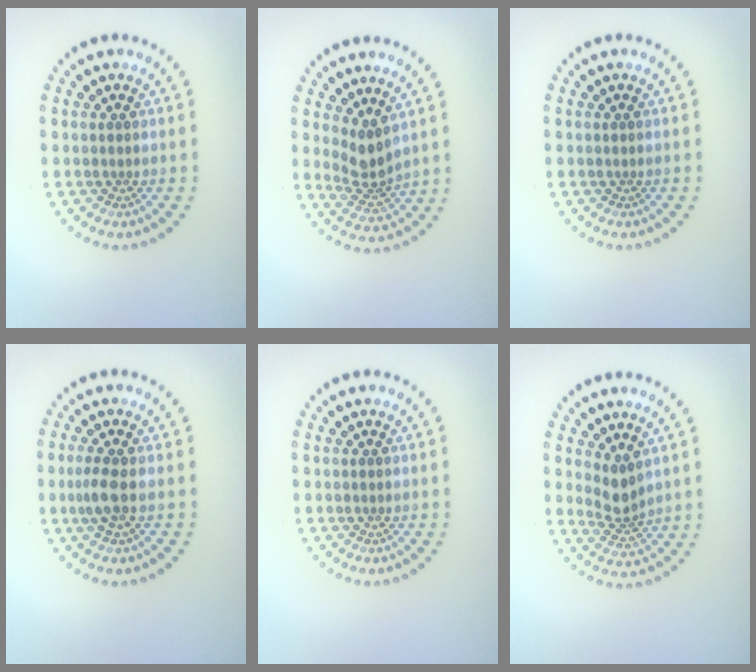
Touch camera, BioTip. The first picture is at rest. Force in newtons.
{"total": 2.9, "press": 2.2, "slide": 1.8}
{"total": 0.0}
{"total": 1.7, "press": 1.4, "slide": 0.9}
{"total": 0.0}
{"total": 2.4, "press": 1.8, "slide": 1.6}